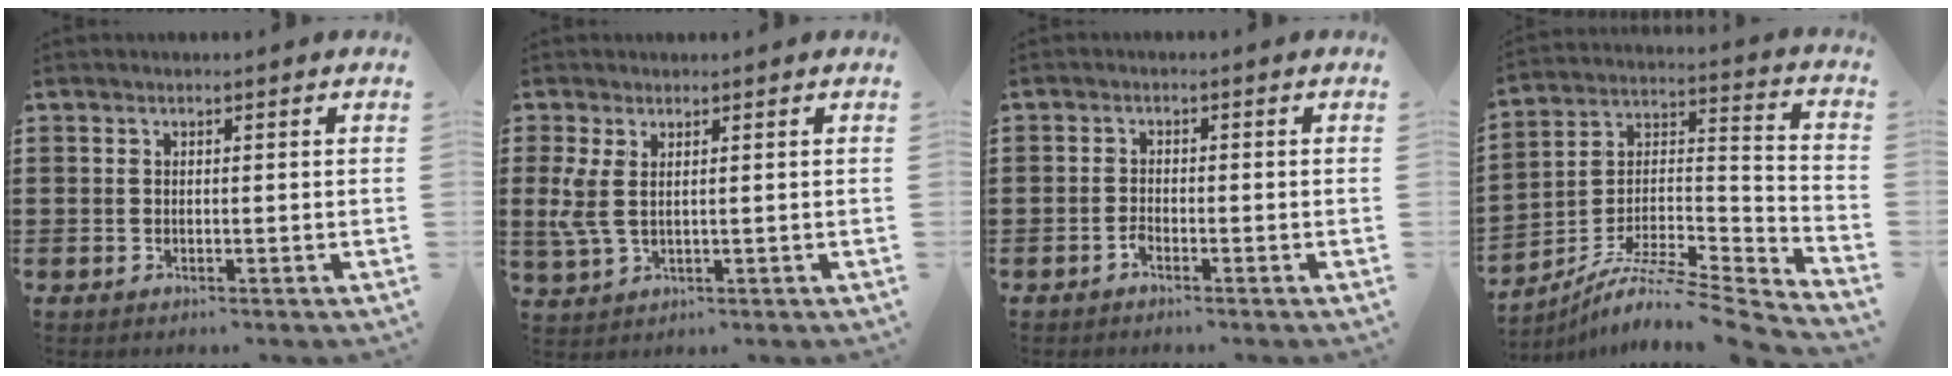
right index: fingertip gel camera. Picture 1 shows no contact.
{"total": 3.7, "force": [0.8, 1.5, 3.3], "torque": [-0.090, -0.006, 0.010]}
{"total": 1.4, "force": [-1.2, 0.1, 0.7], "torque": [-0.018, -0.004, -0.023]}
{"total": 7.6, "force": [-6.4, 1.5, 3.8], "torque": [-0.069, -0.003, -0.129]}